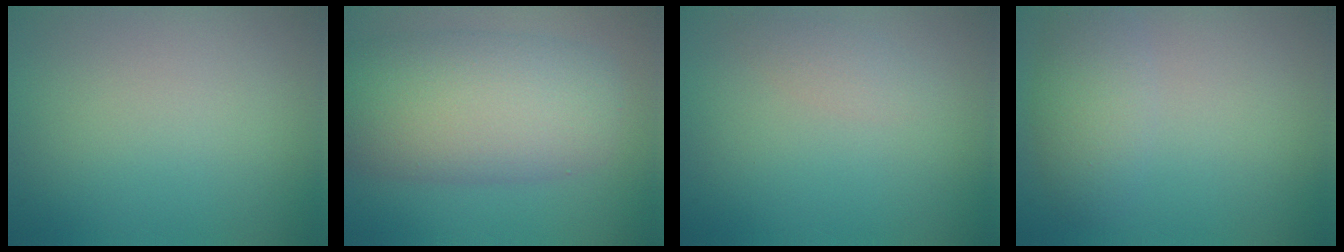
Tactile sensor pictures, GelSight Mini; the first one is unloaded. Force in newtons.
{"total": 9.7, "press": 9.7, "slide": 0.5}
{"total": 1.1, "press": 1.1, "slide": 0.0}
{"total": 2.9, "press": 2.9, "slide": 0.1}